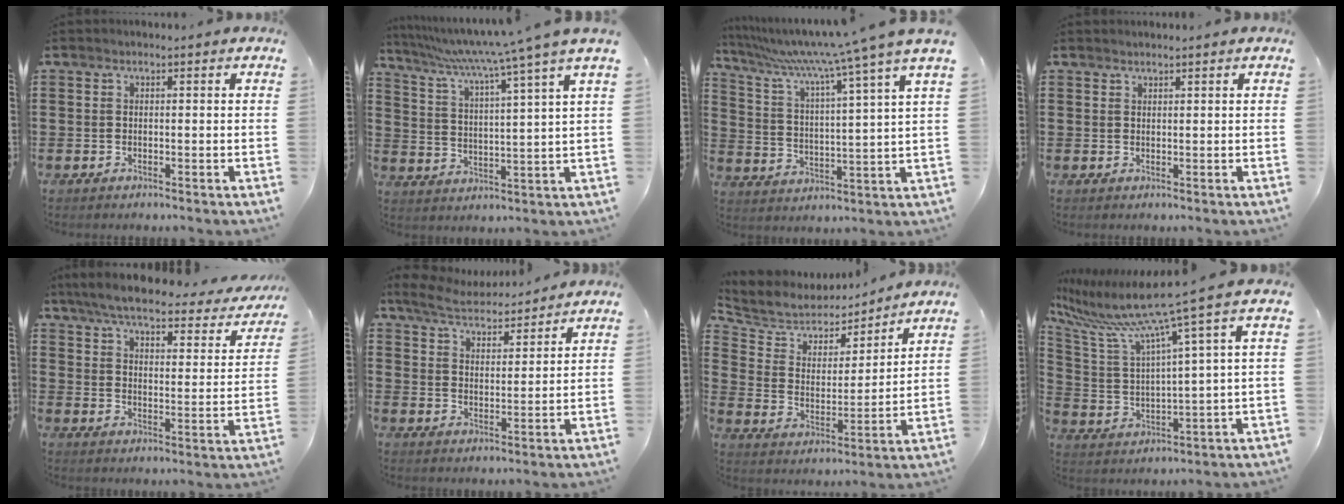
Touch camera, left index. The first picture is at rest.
{"total": 6.8, "force": [5.7, -1.6, 3.3], "torque": [-0.091, -0.046, 0.089]}
{"total": 8.5, "force": [7.5, -1.5, 3.7], "torque": [-0.109, -0.059, 0.118]}
{"total": 0.9, "force": [0.9, 0.0, 0.1], "torque": [-0.004, -0.002, 0.019]}
{"total": 6.0, "force": [5.4, 0.6, 2.7], "torque": [-0.077, -0.032, 0.089]}
{"total": 5.4, "force": [5.2, 0.9, 1.1], "torque": [-0.048, -0.026, 0.091]}
{"total": 6.0, "force": [5.6, 2.2, 0.6], "torque": [-0.053, -0.041, 0.093]}
{"total": 11.3, "force": [8.4, -0.5, 7.5], "torque": [-0.183, -0.056, 0.134]}